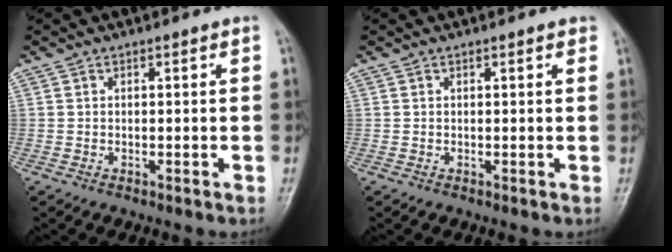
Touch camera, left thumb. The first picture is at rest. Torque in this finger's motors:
{"motor_torque": [-0.16, -0.08, -0.31, -0.30, 0.02]}